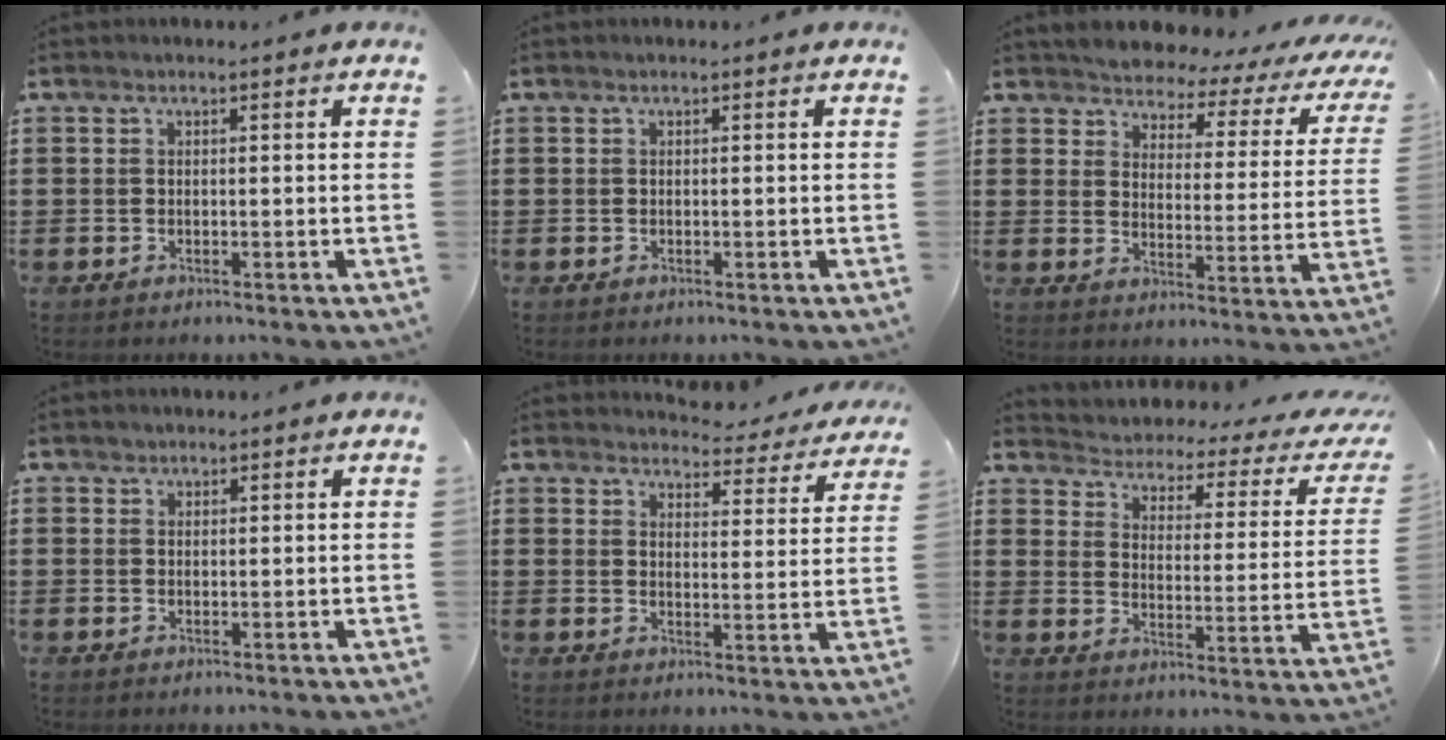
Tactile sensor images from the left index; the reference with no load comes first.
{"total": 0.0}
{"total": 3.1, "force": [3.0, 0.7, 0.2], "torque": [-0.030, -0.029, 0.043]}
{"total": 1.0, "force": [0.8, 0.6, 0.1], "torque": [-0.004, 0.003, 0.015]}
{"total": 4.1, "force": [4.0, 0.4, 0.6], "torque": [-0.024, -0.030, 0.067]}
{"total": 1.6, "force": [1.4, 0.4, 0.6], "torque": [-0.028, -0.021, 0.011]}